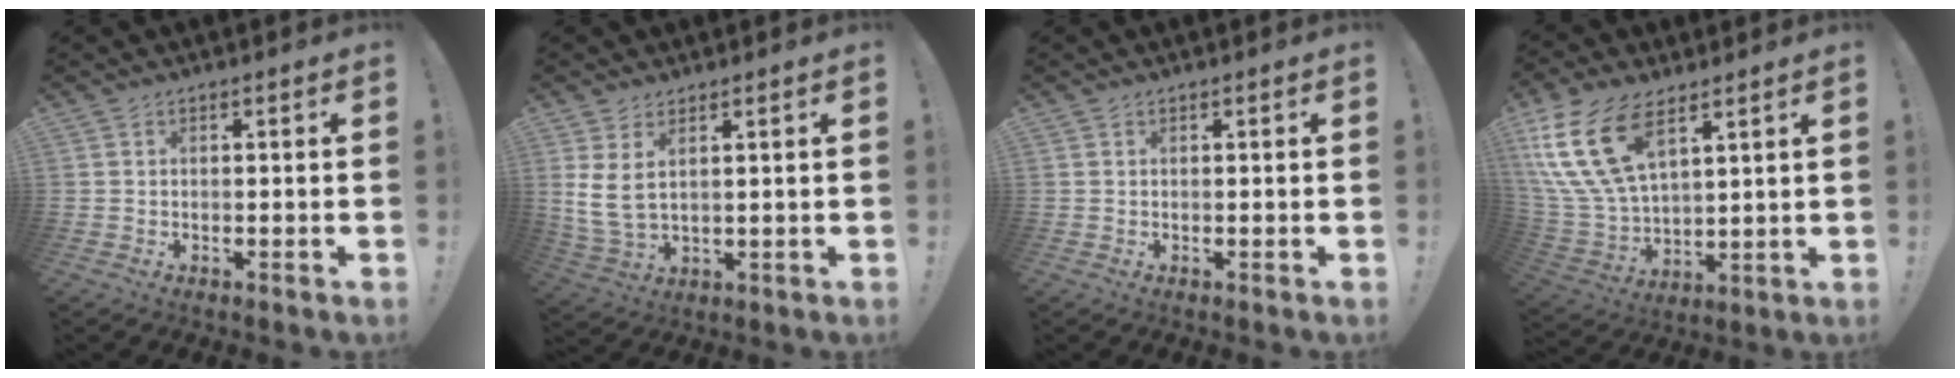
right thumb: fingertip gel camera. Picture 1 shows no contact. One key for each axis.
{"total": 7.0, "fx": 3.1, "fy": 3.1, "fz": 5.5, "tx": -0.110, "ty": -0.018, "tz": 0.063}
{"total": 0.0}
{"total": 19.9, "fx": 9.6, "fy": 11.1, "fz": 13.4, "tx": -0.292, "ty": -0.041, "tz": 0.182}